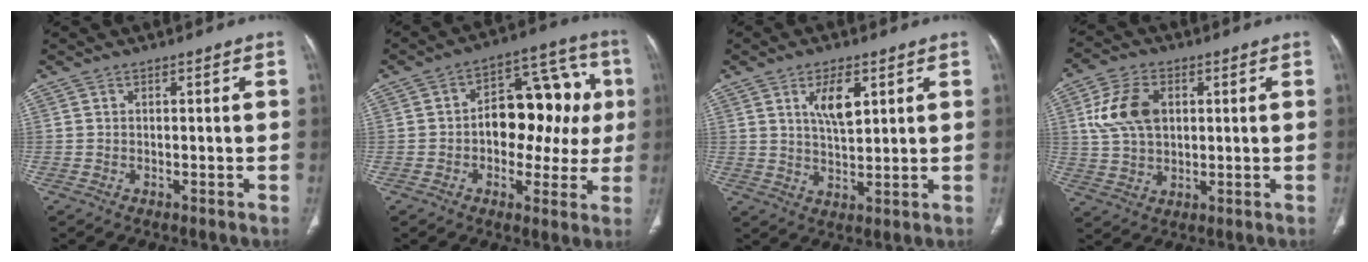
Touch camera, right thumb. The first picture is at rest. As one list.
[{"total": 16.7, "force": [0.7, 10.4, 13.1], "torque": [-0.120, 0.045, 0.008]}, {"total": 6.6, "force": [2.8, 2.8, 5.3], "torque": [-0.086, -0.020, 0.054]}, {"total": 10.1, "force": [2.3, 6.8, 7.1], "torque": [-0.130, -0.001, 0.045]}]